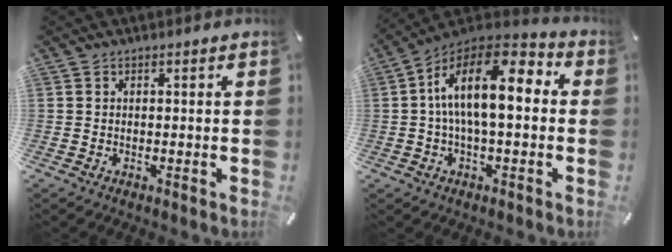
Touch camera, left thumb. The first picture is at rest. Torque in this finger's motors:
{"motor_torque": [0.45, 2.11, 1.60, -1.03, 0.42]}